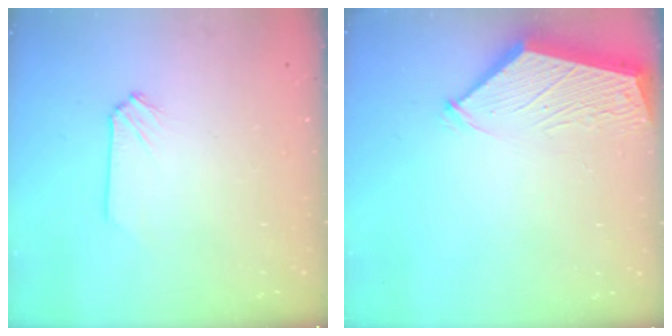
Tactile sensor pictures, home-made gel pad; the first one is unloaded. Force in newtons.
{"total": 2.9, "press": 2.8, "slide": 0.4}